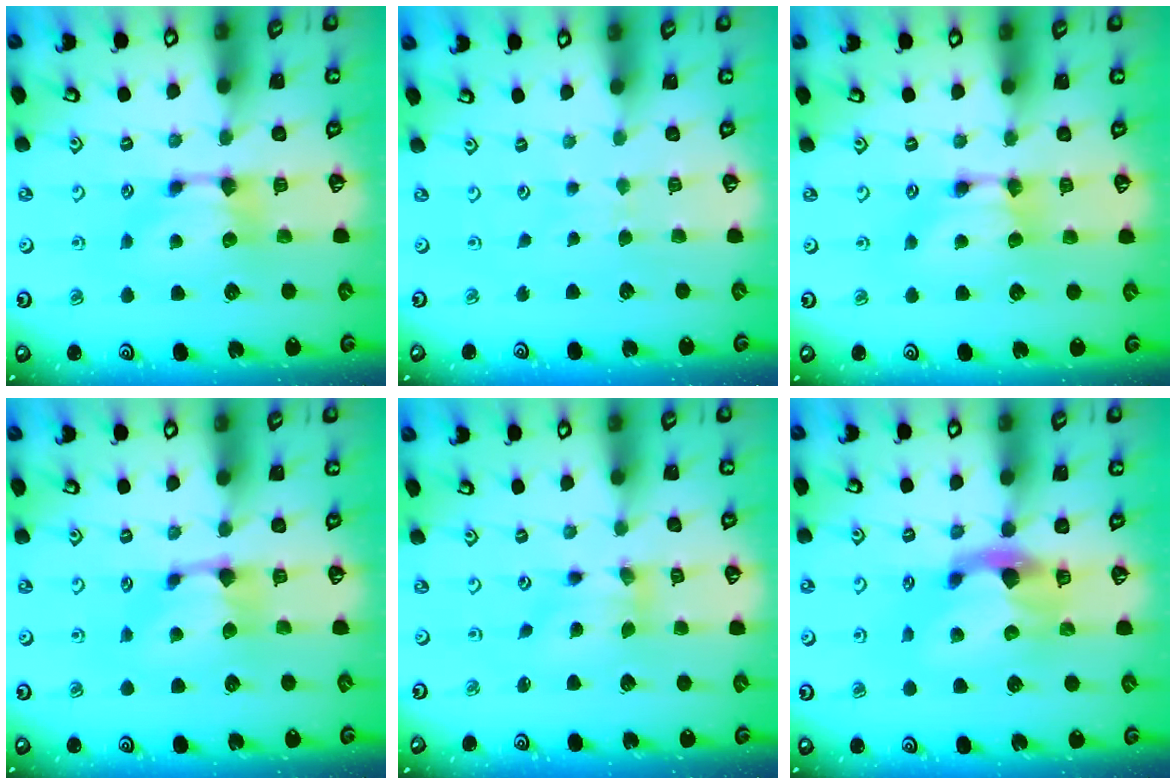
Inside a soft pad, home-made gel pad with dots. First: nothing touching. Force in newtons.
{"total": 3.8, "press": 3.8, "slide": 0.5}
{"total": 1.2, "press": 1.2, "slide": 0.2}
{"total": 0.9, "press": 0.2, "slide": 0.8}
{"total": 2.3, "press": 2.0, "slide": 1.2}
{"total": 2.8, "press": 2.5, "slide": 1.3}